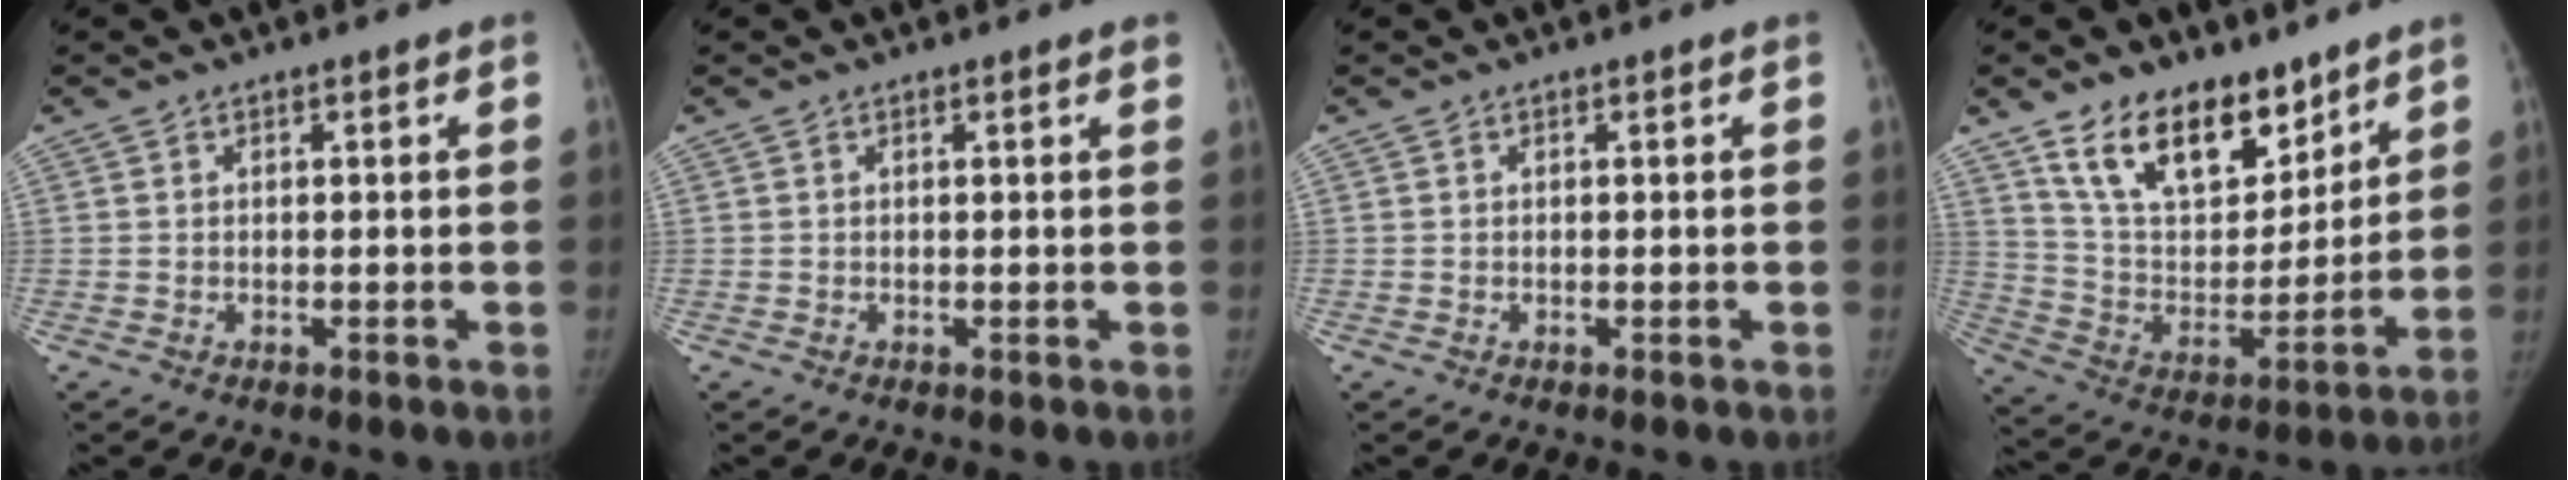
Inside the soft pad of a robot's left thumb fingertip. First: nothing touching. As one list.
[{"total": 0.7, "force": [0.5, 0.0, 0.5], "torque": [-0.005, 0.001, 0.003]}, {"total": 0.0}, {"total": 18.9, "force": [12.6, 10.0, 9.8], "torque": [-0.115, -0.070, 0.229]}]